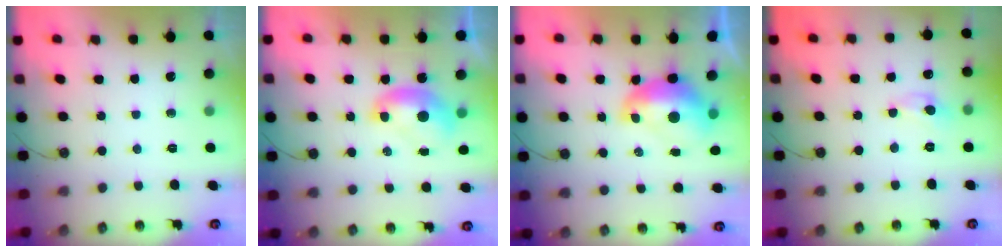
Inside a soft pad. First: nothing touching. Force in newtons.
{"total": 1.4, "press": 1.4, "slide": 0.1}
{"total": 2.8, "press": 2.7, "slide": 0.7}
{"total": 0.0}